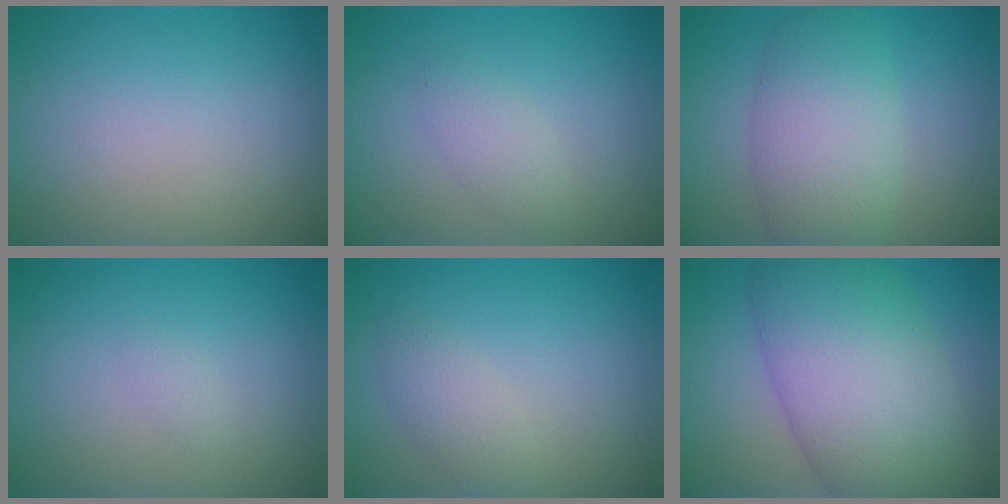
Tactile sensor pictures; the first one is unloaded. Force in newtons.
{"total": 1.7, "press": 1.7, "slide": 0.1}
{"total": 6.2, "press": 6.2, "slide": 0.4}
{"total": 0.6, "press": 0.6, "slide": 0.0}
{"total": 1.9, "press": 1.9, "slide": 0.1}
{"total": 11.9, "press": 11.9, "slide": 0.3}